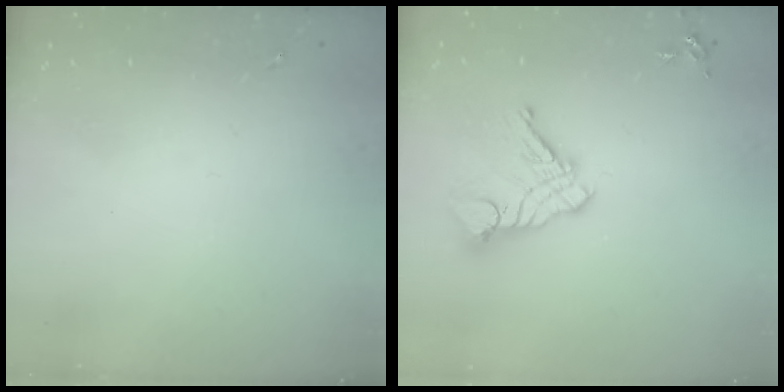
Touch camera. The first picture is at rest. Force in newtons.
{"total": 12.0, "press": 11.9, "slide": 1.1}